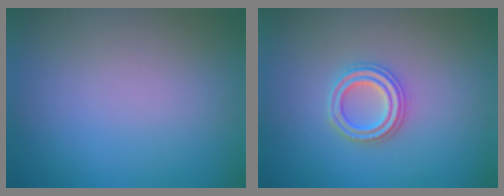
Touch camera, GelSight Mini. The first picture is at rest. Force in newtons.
{"total": 2.7, "press": 2.6, "slide": 0.7}